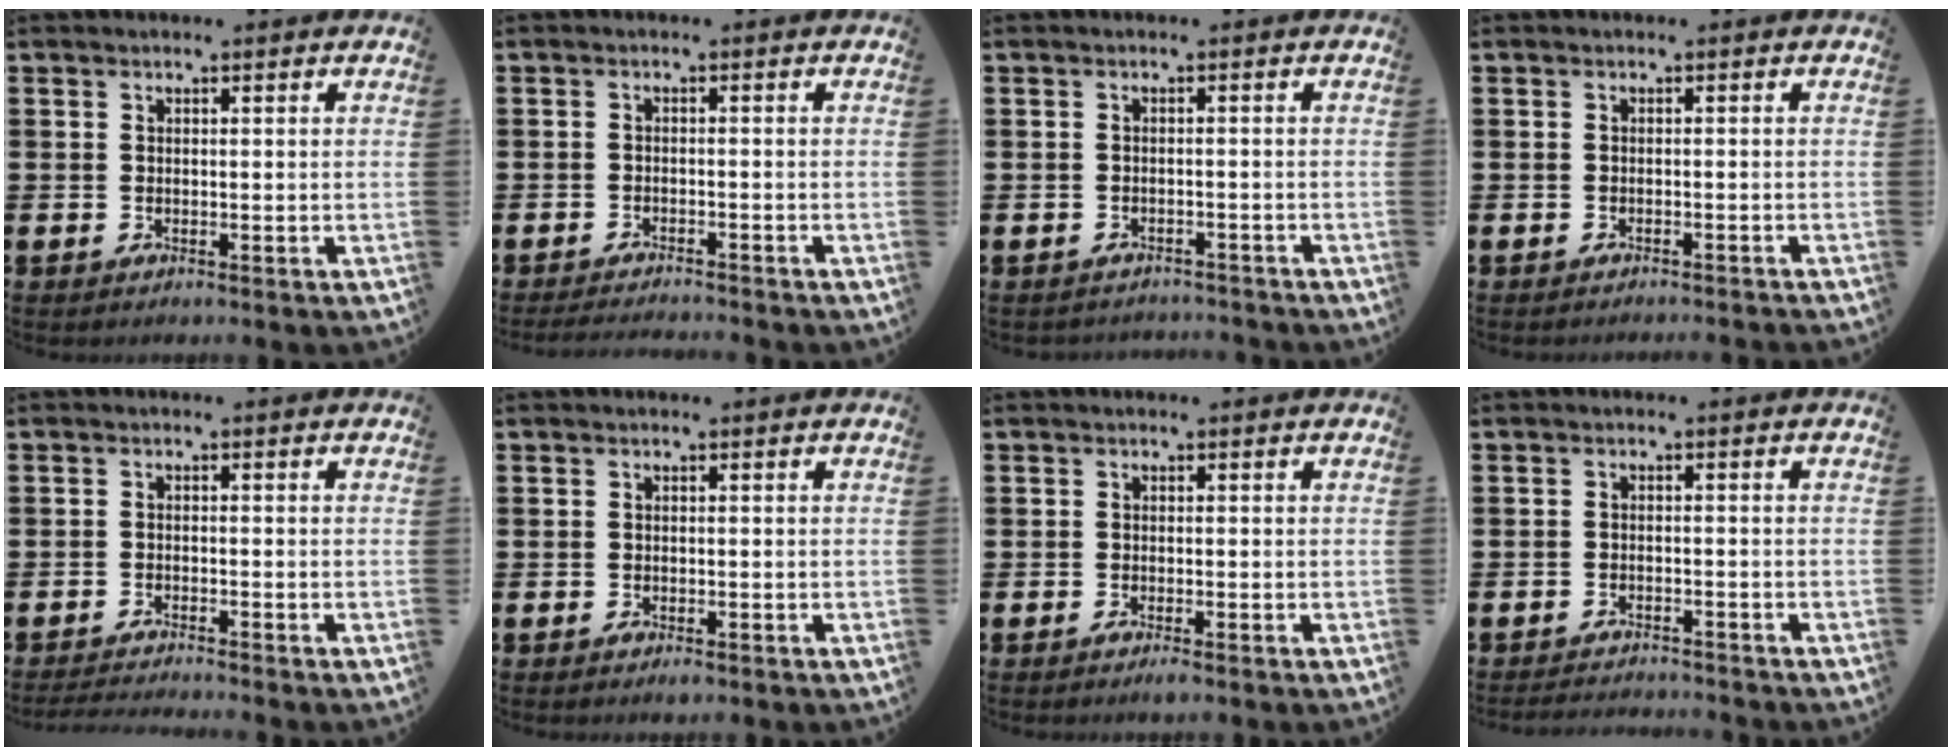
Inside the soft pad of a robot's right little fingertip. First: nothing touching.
{"total": 1.4, "force": [-1.4, -0.1, 0.2], "torque": [-0.005, 0.001, -0.028]}
{"total": 1.1, "force": [-1.1, 0.0, -0.1], "torque": [-0.003, 0.003, -0.025]}
{"total": 0.6, "force": [-0.6, -0.1, 0.0], "torque": [0.000, 0.000, -0.013]}
{"total": 1.3, "force": [-1.3, -0.2, 0.3], "torque": [-0.004, 0.001, -0.025]}
{"total": 0.5, "force": [-0.2, 0.3, 0.4], "torque": [-0.009, 0.000, -0.005]}
{"total": 0.9, "force": [-0.5, 0.1, 0.7], "torque": [-0.013, -0.003, -0.010]}
{"total": 1.5, "force": [-1.5, 0.0, 0.0], "torque": [-0.003, 0.004, -0.032]}